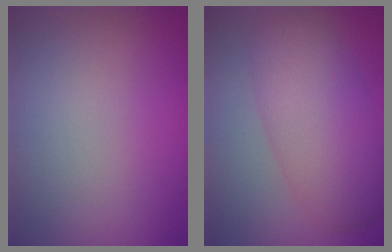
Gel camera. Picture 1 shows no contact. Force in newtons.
{"total": 6.6, "press": 6.6, "slide": 0.1}